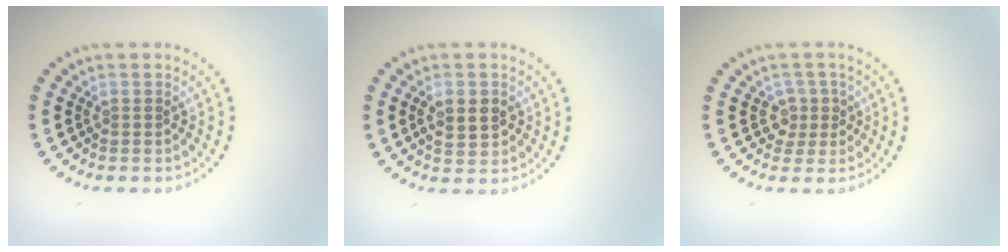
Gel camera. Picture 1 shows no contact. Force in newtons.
{"total": 2.8, "press": 2.8, "slide": 0.2}
{"total": 2.0, "press": 1.6, "slide": 1.2}